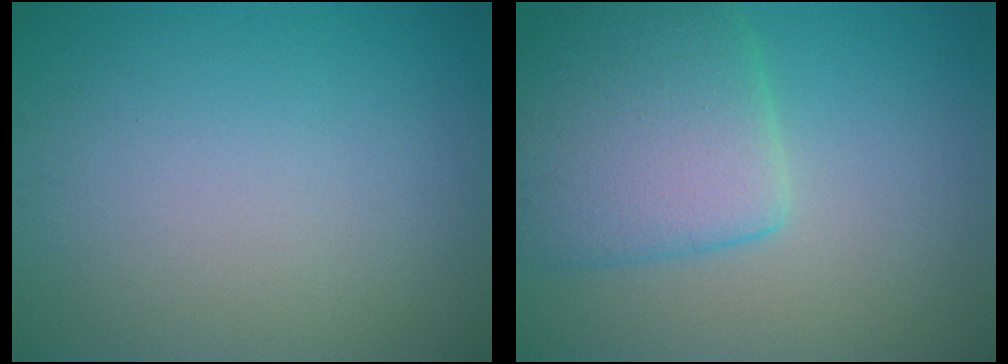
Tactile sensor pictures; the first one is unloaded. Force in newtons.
{"total": 6.8, "press": 6.8, "slide": 0.2}